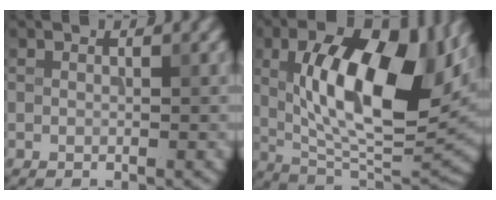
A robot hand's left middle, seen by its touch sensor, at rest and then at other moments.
{"total": 13.5, "force": [2.8, 5.5, 12.0], "torque": [-0.194, -0.003, 0.043]}